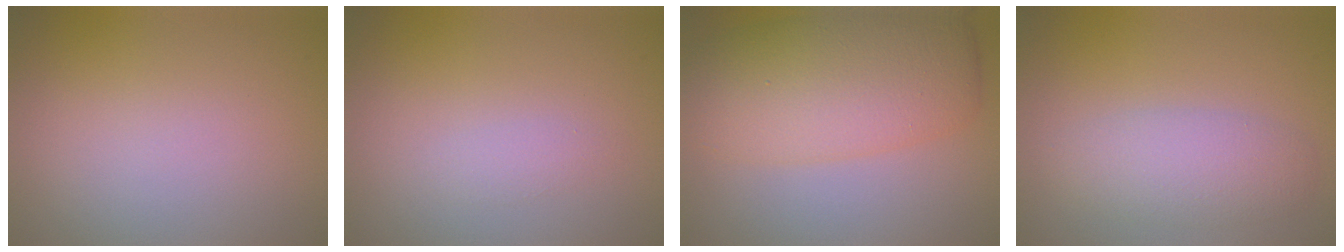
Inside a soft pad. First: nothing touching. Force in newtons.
{"total": 0.9, "press": 0.9, "slide": 0.0}
{"total": 8.2, "press": 8.2, "slide": 0.1}
{"total": 3.4, "press": 3.4, "slide": 0.0}